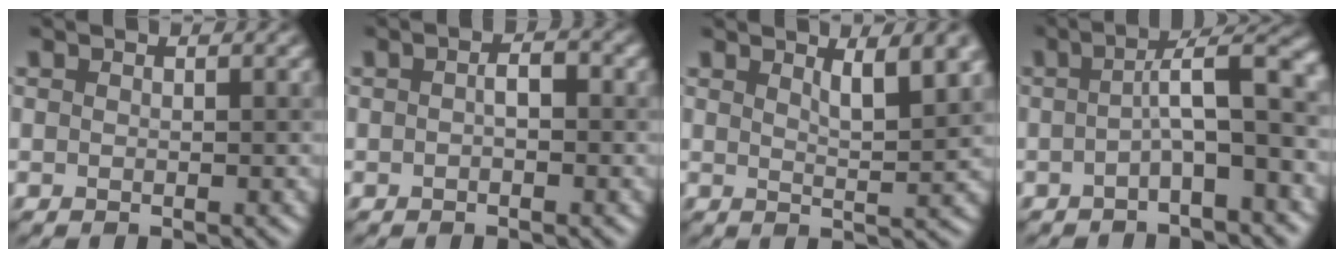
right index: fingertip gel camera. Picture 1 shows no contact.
{"total": 1.4, "force": [0.0, 0.6, 1.3], "torque": [-0.024, 0.005, -0.003]}
{"total": 4.8, "force": [2.7, 1.2, 3.8], "torque": [-0.040, 0.005, 0.036]}
{"total": 6.1, "force": [-0.4, 1.5, 5.9], "torque": [-0.077, 0.018, -0.015]}